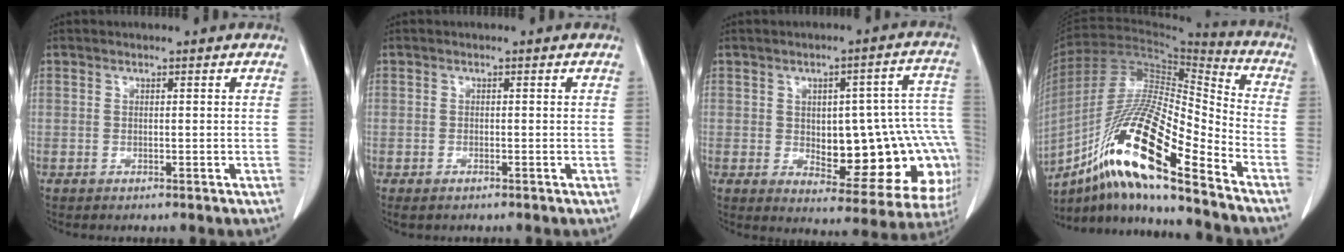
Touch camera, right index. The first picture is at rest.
{"total": 0.9, "force": [-0.6, 0.3, 0.5], "torque": [-0.009, -0.002, -0.005]}
{"total": 20.0, "force": [-2.6, 8.2, 18.0], "torque": [-0.149, 0.041, -0.005]}
{"total": 19.8, "force": [-11.2, 2.0, 16.2], "torque": [-0.319, -0.016, -0.204]}